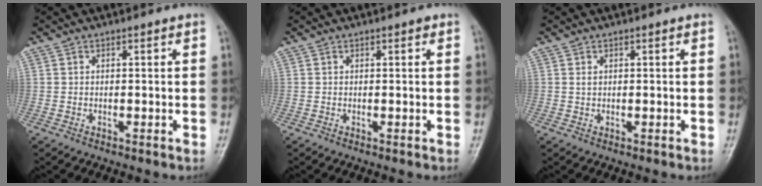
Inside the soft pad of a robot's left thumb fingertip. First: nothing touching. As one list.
[{"total": 0.6, "force": [0.3, 0.3, 0.5], "torque": [-0.005, 0.000, 0.002]}, {"total": 0.7, "force": [0.3, 0.4, 0.5], "torque": [-0.009, 0.004, 0.006]}]